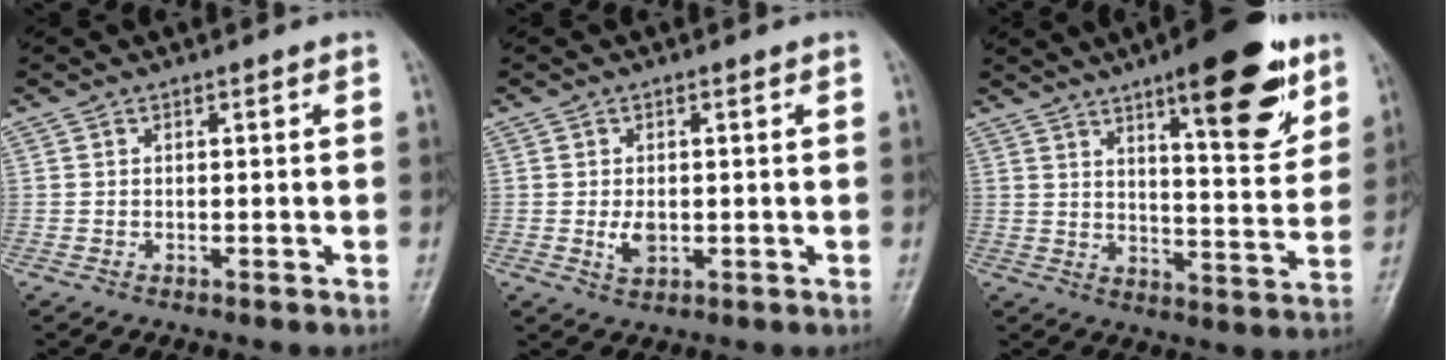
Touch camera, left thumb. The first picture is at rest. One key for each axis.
{"total": 3.0, "fx": -0.2, "fy": 1.9, "fz": 2.3, "tx": -0.038, "ty": -0.005, "tz": 0.002}
{"total": 17.1, "fx": 9.9, "fy": 5.0, "fz": 13.1, "tx": -0.151, "ty": -0.053, "tz": 0.143}